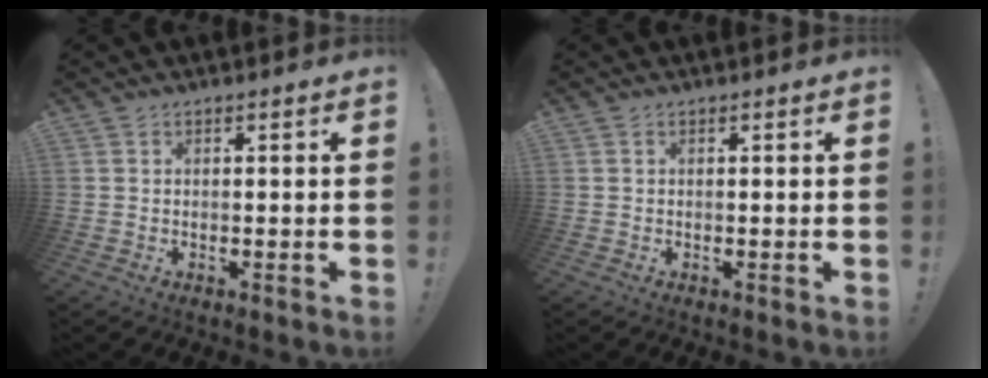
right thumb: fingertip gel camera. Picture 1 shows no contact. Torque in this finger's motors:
{"motor_torque": [-0.03, 0.45, 0.20, -0.46, 0.00]}